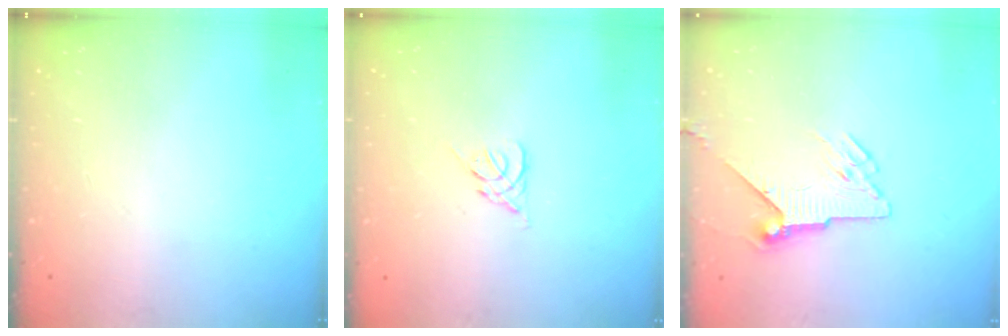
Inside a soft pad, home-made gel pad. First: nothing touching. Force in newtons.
{"total": 2.6, "press": 2.5, "slide": 0.7}
{"total": 6.5, "press": 6.4, "slide": 0.9}